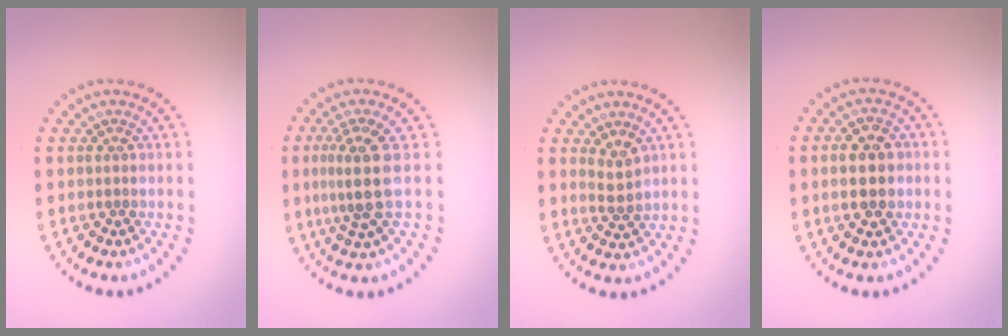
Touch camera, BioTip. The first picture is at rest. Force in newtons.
{"total": 3.6, "press": 2.9, "slide": 2.1}
{"total": 1.7, "press": 1.6, "slide": 0.6}
{"total": 4.6, "press": 4.6, "slide": 0.2}